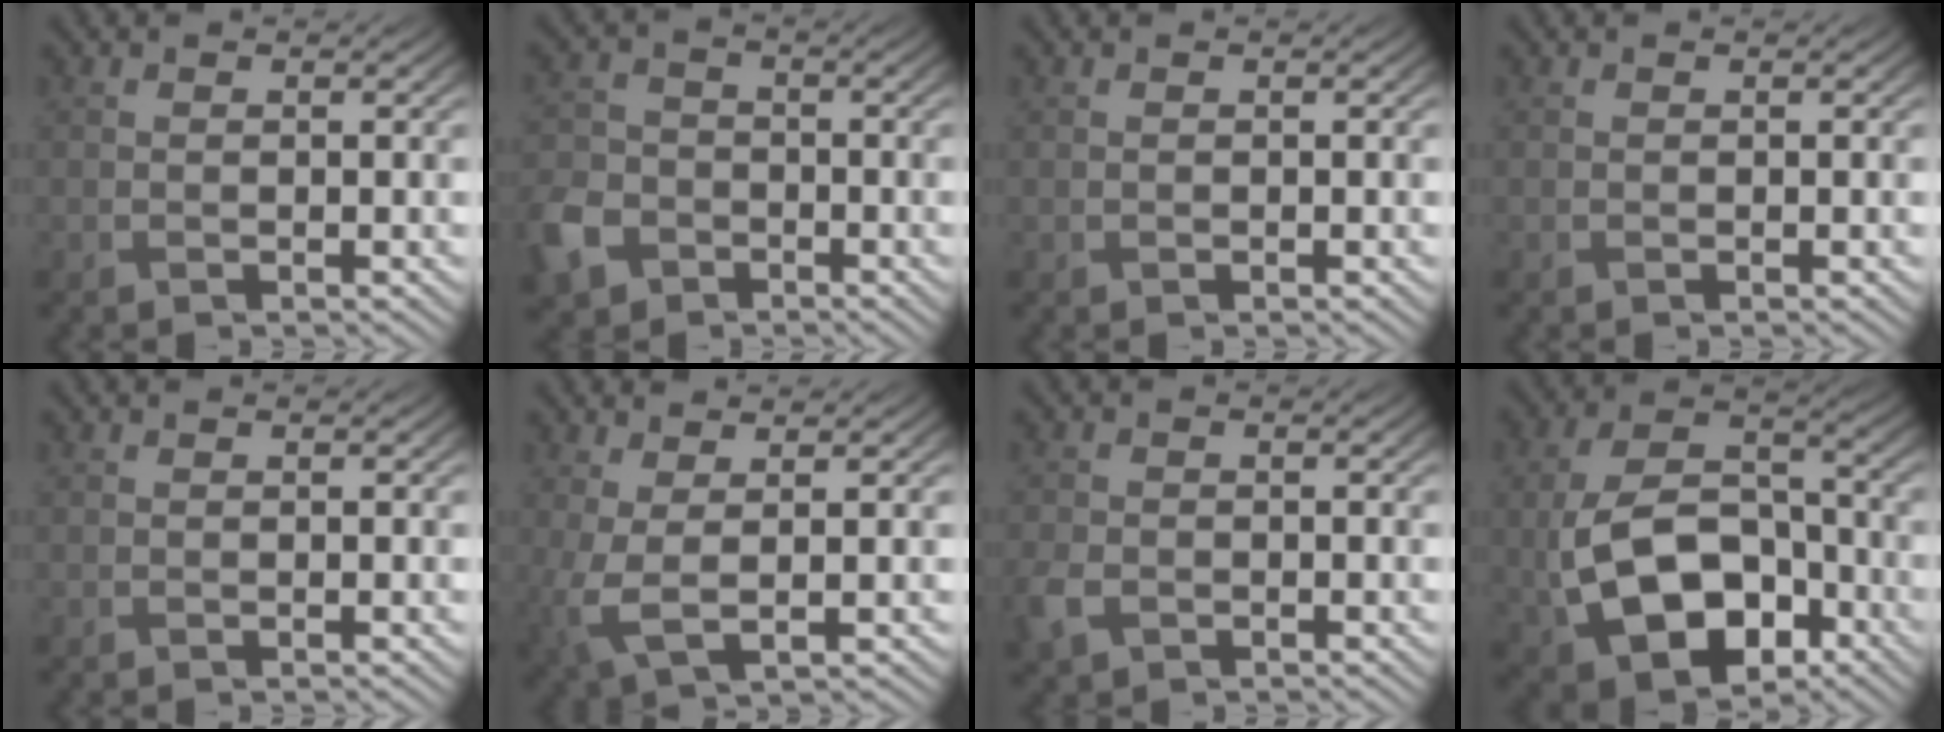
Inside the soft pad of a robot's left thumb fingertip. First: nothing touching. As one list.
[{"total": 6.7, "force": [-3.8, 4.9, 2.7], "torque": [-0.080, -0.011, -0.090]}, {"total": 0.0}, {"total": 0.0}, {"total": 0.0}, {"total": 4.0, "force": [0.7, 1.5, 3.7], "torque": [-0.088, -0.002, 0.012]}, {"total": 3.4, "force": [-1.5, 2.4, 1.7], "torque": [-0.052, -0.013, -0.037]}, {"total": 12.7, "force": [-3.6, 8.1, 9.1], "torque": [-0.205, -0.020, -0.061]}]